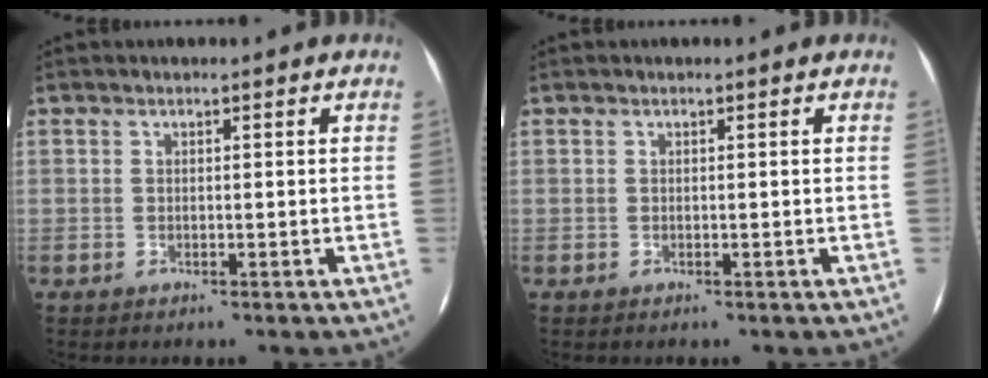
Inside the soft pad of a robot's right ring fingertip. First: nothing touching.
{"total": 0.0}